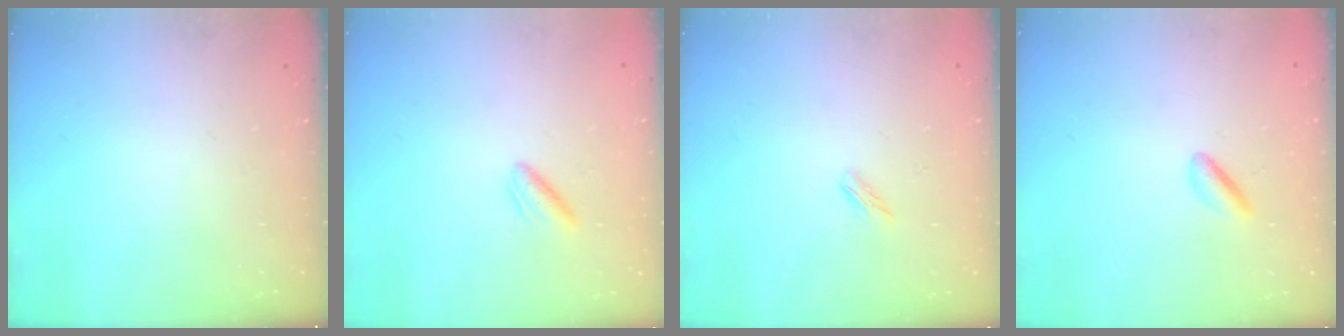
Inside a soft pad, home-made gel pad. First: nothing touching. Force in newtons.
{"total": 2.7, "press": 2.4, "slide": 1.2}
{"total": 1.7, "press": 1.5, "slide": 0.6}
{"total": 1.8, "press": 1.6, "slide": 0.9}